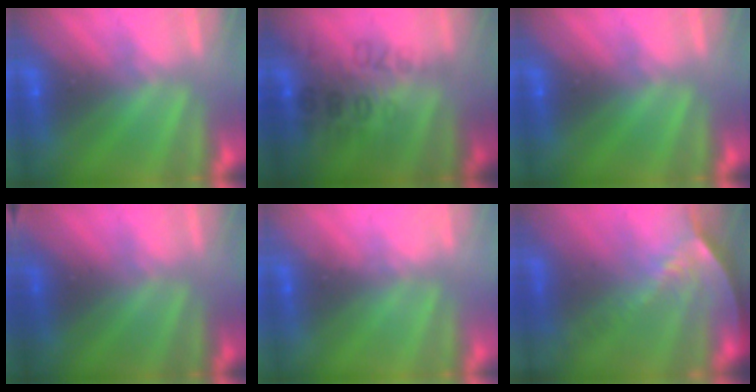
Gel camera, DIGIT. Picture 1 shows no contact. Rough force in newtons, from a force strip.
{"total": 2.8}
{"total": 0.0}
{"total": 2.8}
{"total": 2.1}
{"total": 7.5}